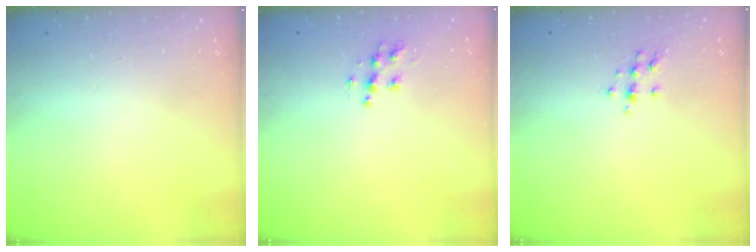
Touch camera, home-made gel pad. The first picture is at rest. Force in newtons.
{"total": 7.5, "press": 7.5, "slide": 0.1}
{"total": 6.8, "press": 6.8, "slide": 0.6}